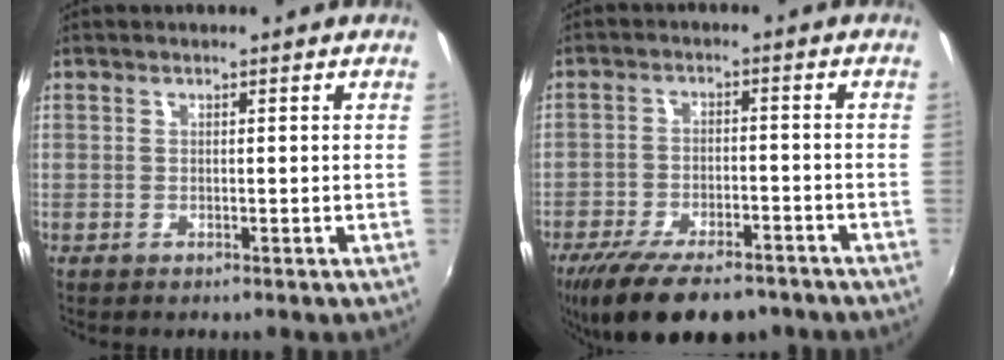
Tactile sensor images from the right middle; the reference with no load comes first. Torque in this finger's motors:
{"motor_torque": [1.12, -1.02, 0.78, 0.21]}